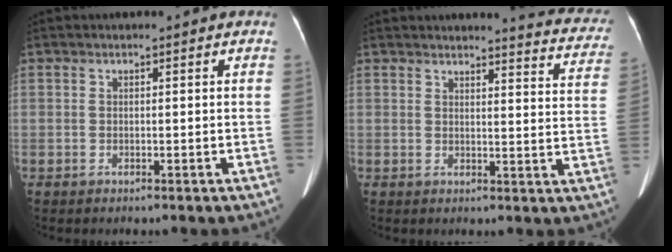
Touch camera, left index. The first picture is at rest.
{"total": 11.5, "force": [11.1, 1.4, 2.6], "torque": [-0.001, -0.063, 0.093]}